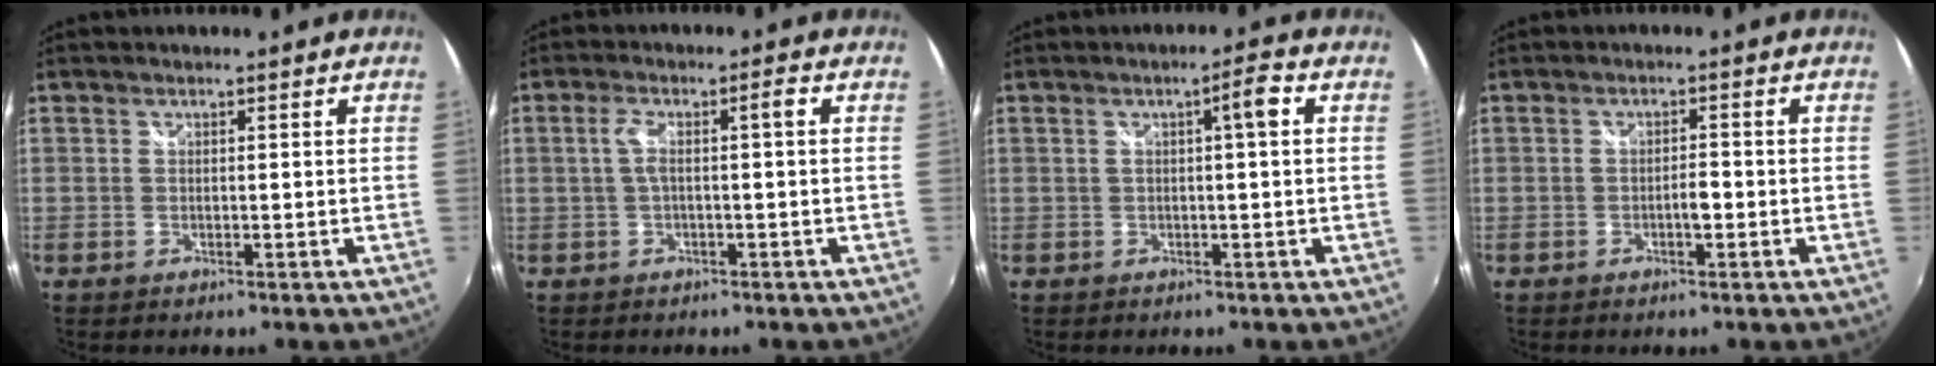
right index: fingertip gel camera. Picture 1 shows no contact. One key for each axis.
{"total": 3.5, "fx": -0.5, "fy": 0.0, "fz": 3.5, "tx": -0.066, "ty": 0.006, "tz": -0.005}
{"total": 3.0, "fx": 0.3, "fy": 0.1, "fz": 3.0, "tx": -0.047, "ty": 0.009, "tz": 0.005}
{"total": 1.8, "fx": -1.0, "fy": 0.6, "fz": 1.4, "tx": -0.023, "ty": 0.004, "tz": -0.018}